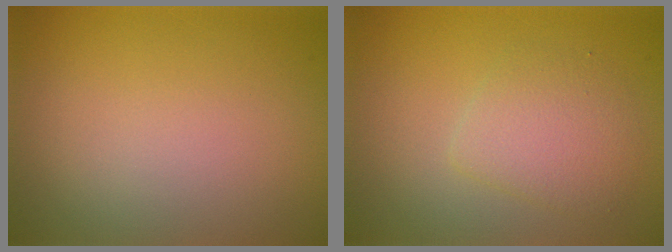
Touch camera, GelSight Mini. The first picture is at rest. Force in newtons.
{"total": 2.8, "press": 2.8, "slide": 0.1}